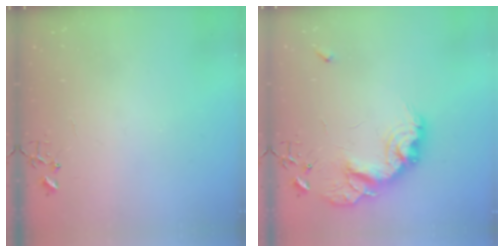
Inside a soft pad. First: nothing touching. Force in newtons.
{"total": 17.2, "press": 17.2, "slide": 0.9}